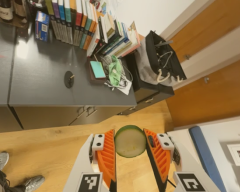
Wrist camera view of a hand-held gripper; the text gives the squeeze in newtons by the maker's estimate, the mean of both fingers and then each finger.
{"total": 9.3, "left": 9.8, "right": 8.8}